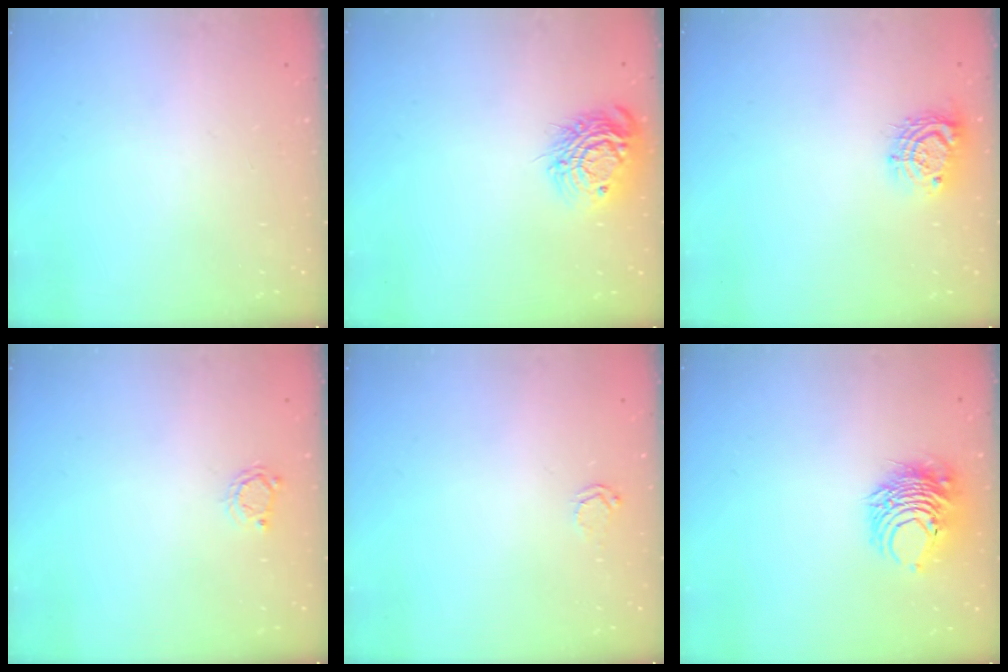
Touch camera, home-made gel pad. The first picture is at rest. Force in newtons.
{"total": 12.5, "press": 12.5, "slide": 0.8}
{"total": 9.6, "press": 9.6, "slide": 0.6}
{"total": 3.3, "press": 3.2, "slide": 0.5}
{"total": 2.9, "press": 2.9, "slide": 0.3}
{"total": 8.5, "press": 8.5, "slide": 0.3}